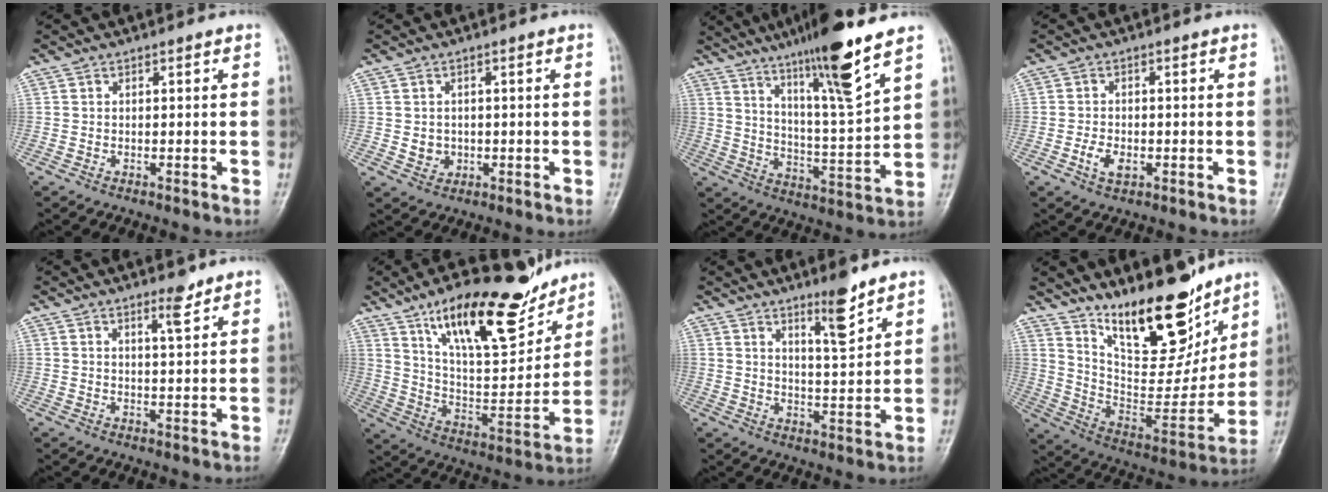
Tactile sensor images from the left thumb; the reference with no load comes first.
{"total": 3.1, "force": [-0.2, 2.8, 1.3], "torque": [-0.007, 0.001, 0.004]}
{"total": 16.2, "force": [10.7, 0.8, 12.1], "torque": [-0.199, -0.059, 0.181]}
{"total": 3.5, "force": [-1.2, 2.2, 2.5], "torque": [-0.044, 0.002, -0.020]}
{"total": 3.4, "force": [2.5, 0.7, 2.2], "torque": [-0.030, -0.020, 0.040]}
{"total": 22.2, "force": [14.8, 7.5, 14.8], "torque": [-0.194, -0.074, 0.254]}
{"total": 7.0, "force": [5.0, 1.0, 4.8], "torque": [-0.070, -0.043, 0.082]}
{"total": 21.5, "force": [14.9, 8.0, 13.3], "torque": [-0.160, -0.094, 0.257]}